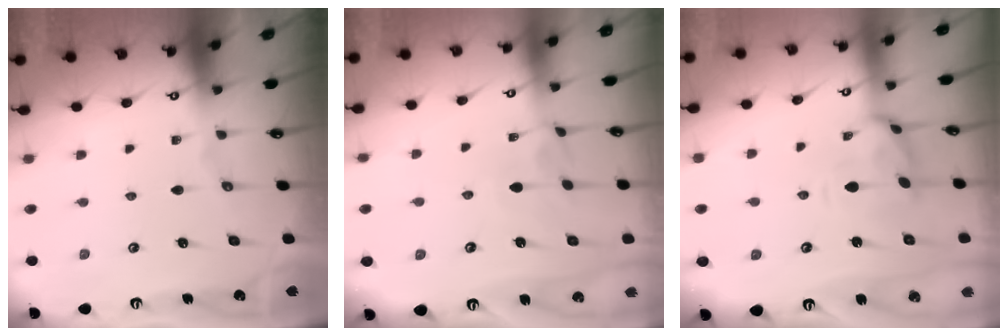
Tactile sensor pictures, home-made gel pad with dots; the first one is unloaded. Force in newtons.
{"total": 3.5, "press": 3.5, "slide": 0.2}
{"total": 1.9, "press": 1.8, "slide": 0.4}